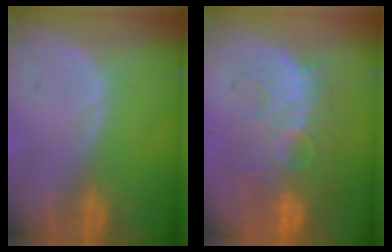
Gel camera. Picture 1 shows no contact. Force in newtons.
{"total": 10.6, "press": 9.9, "slide": 3.8}